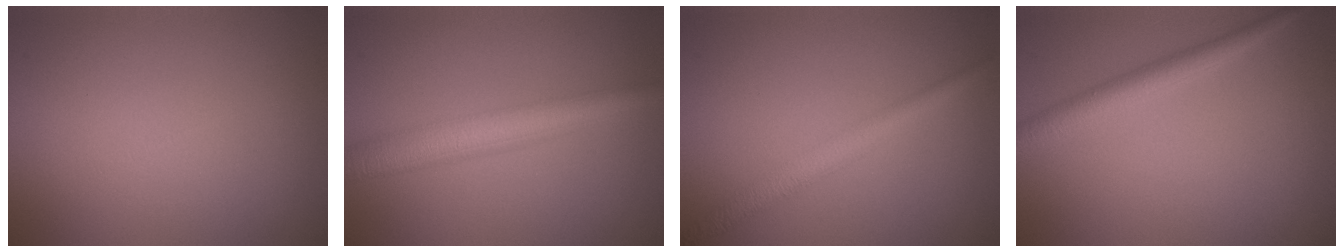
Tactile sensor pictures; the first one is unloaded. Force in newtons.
{"total": 5.0, "press": 5.0, "slide": 0.1}
{"total": 2.6, "press": 2.6, "slide": 0.0}
{"total": 2.6, "press": 2.6, "slide": 0.1}